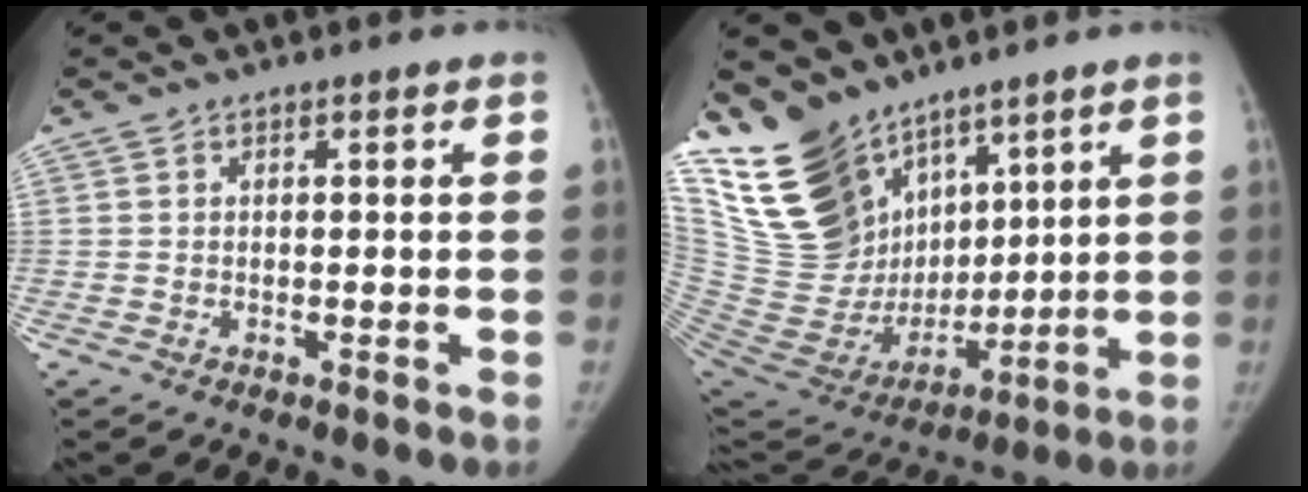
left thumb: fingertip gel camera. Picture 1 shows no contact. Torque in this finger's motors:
{"motor_torque": [0.41, 0.31, 0.72, -2.05, 0.09]}